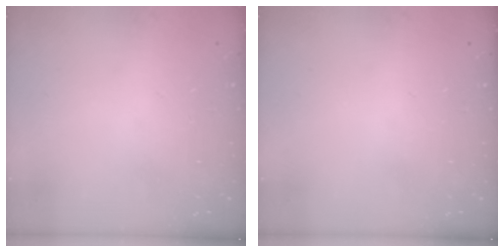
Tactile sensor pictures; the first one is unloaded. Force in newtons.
{"total": 0.0}